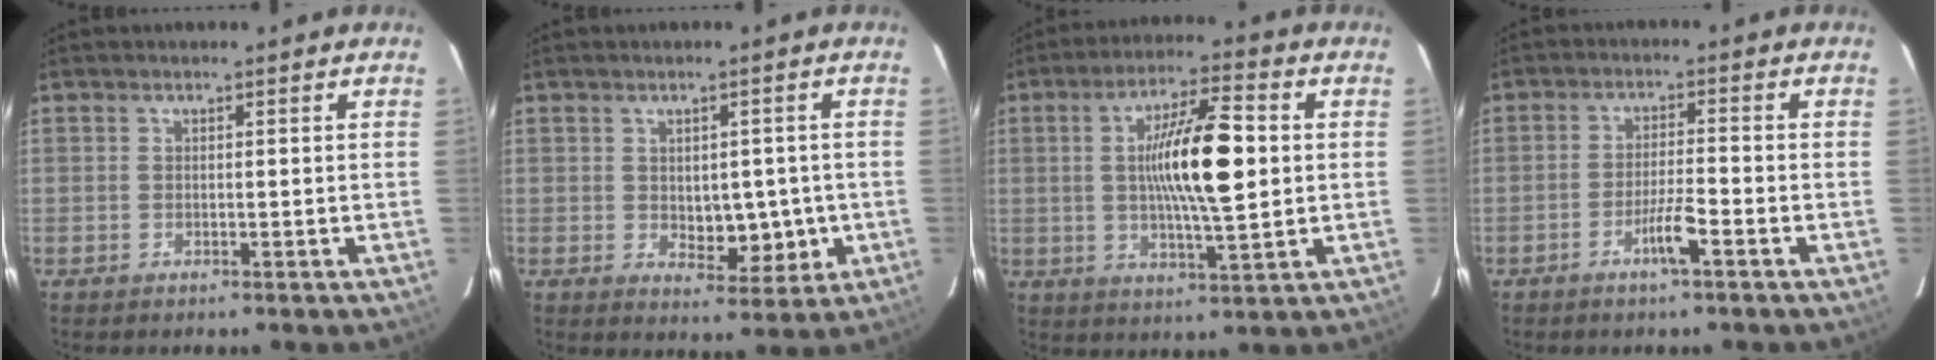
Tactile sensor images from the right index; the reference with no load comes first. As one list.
[{"total": 6.3, "force": [-0.5, 3.7, 5.1], "torque": [-0.057, 0.001, 0.007]}, {"total": 13.2, "force": [1.1, 1.9, 13.0], "torque": [-0.226, 0.008, 0.017]}, {"total": 4.3, "force": [-2.4, 0.0, 3.6], "torque": [-0.067, -0.003, -0.045]}]